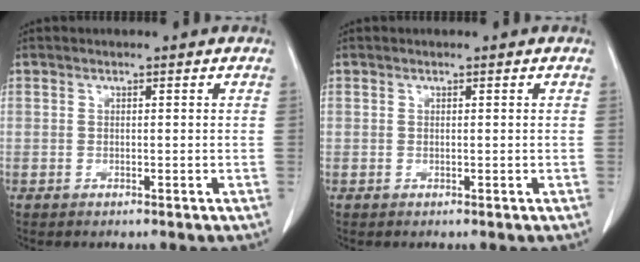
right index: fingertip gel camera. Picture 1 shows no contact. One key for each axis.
{"total": 0.0}